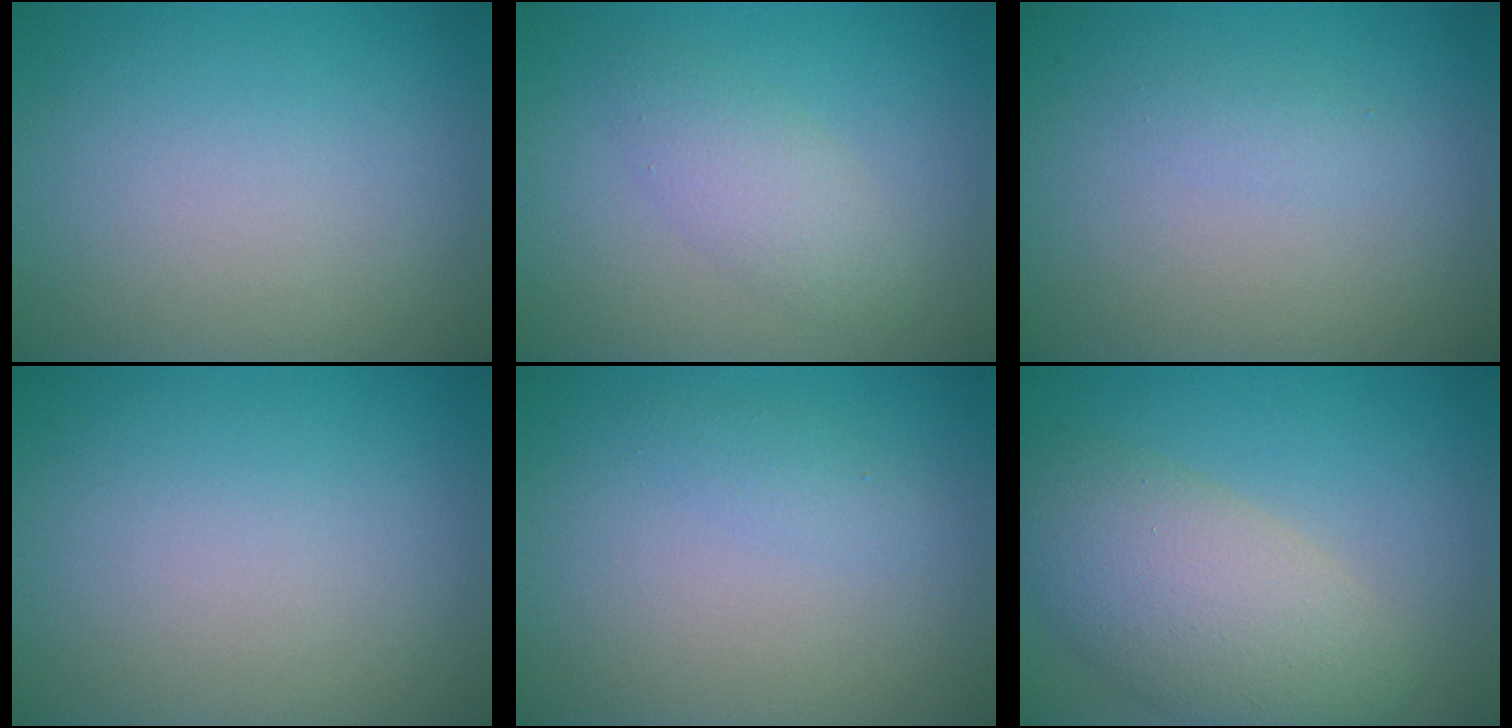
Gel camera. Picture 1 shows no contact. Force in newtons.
{"total": 2.7, "press": 2.7, "slide": 0.2}
{"total": 0.9, "press": 0.9, "slide": 0.1}
{"total": 0.0}
{"total": 1.0, "press": 1.0, "slide": 0.0}
{"total": 7.6, "press": 7.6, "slide": 0.6}